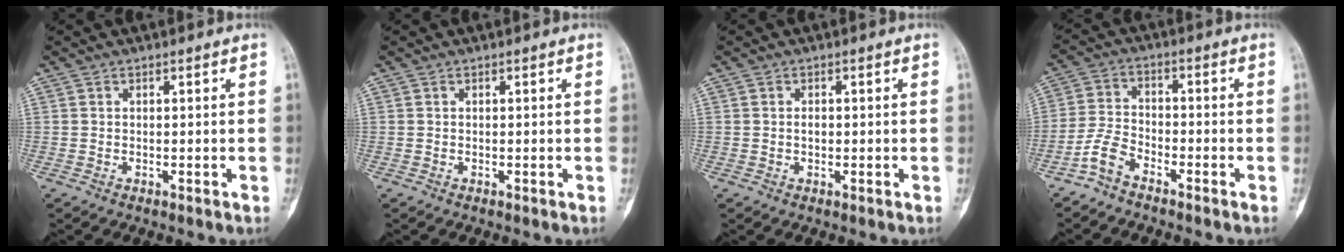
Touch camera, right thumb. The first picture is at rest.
{"total": 0.0}
{"total": 1.1, "force": [-0.1, 0.7, 0.8], "torque": [-0.010, 0.002, -0.001]}
{"total": 5.3, "force": [-3.9, 2.3, 2.7], "torque": [-0.054, 0.027, -0.088]}